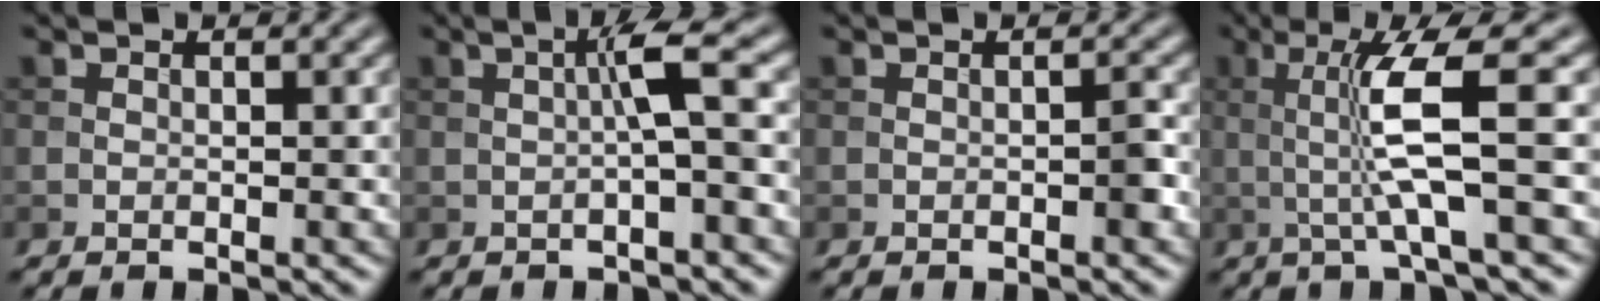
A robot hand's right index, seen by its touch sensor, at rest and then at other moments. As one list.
[{"total": 3.1, "force": [0.1, 0.2, 3.1], "torque": [-0.053, 0.015, -0.003]}, {"total": 0.9, "force": [-0.4, 0.2, 0.8], "torque": [-0.011, 0.003, -0.004]}, {"total": 5.8, "force": [0.4, 0.6, 5.8], "torque": [-0.117, 0.002, 0.010]}]